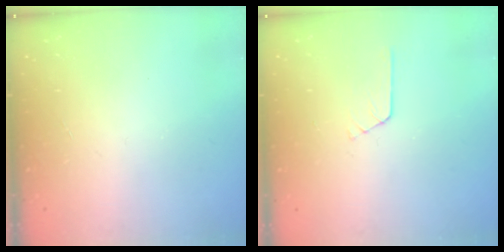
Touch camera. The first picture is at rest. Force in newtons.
{"total": 4.9, "press": 4.9, "slide": 0.4}